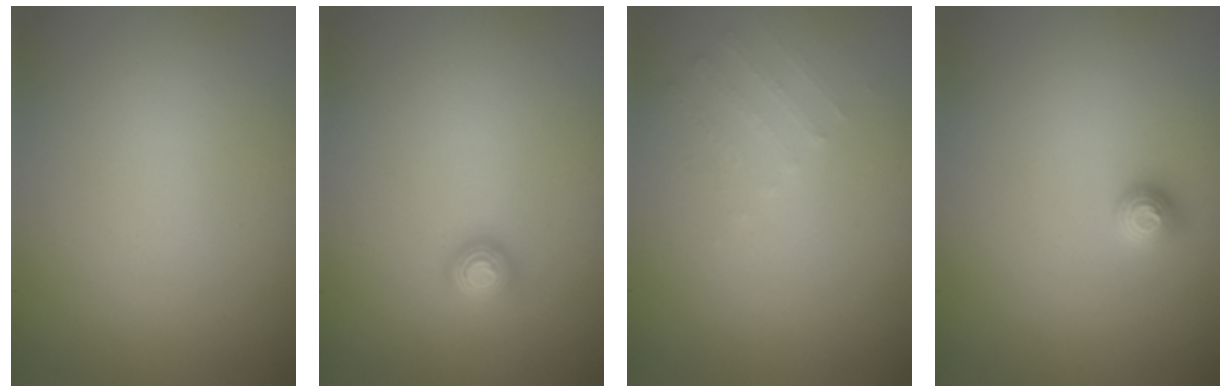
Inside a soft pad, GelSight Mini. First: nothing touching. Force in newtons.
{"total": 1.1, "press": 1.1, "slide": 0.4}
{"total": 0.6, "press": 0.5, "slide": 0.4}
{"total": 1.1, "press": 1.0, "slide": 0.5}